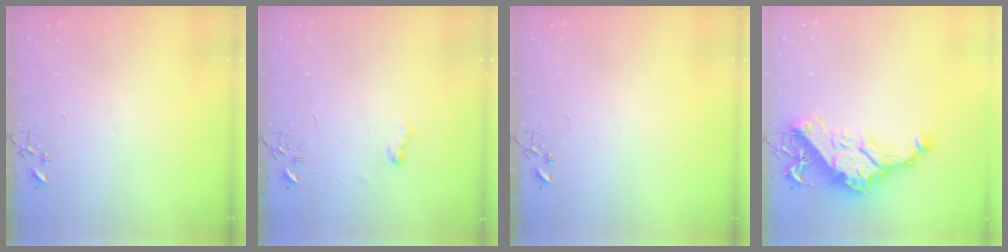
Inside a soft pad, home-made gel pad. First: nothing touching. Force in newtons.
{"total": 4.6, "press": 4.6, "slide": 0.6}
{"total": 0.0}
{"total": 15.6, "press": 15.4, "slide": 2.1}